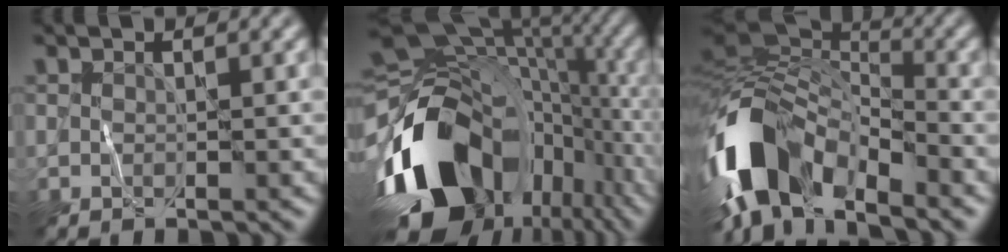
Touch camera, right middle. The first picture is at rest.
{"total": 17.3, "force": [-6.5, 10.9, 11.8], "torque": [-0.244, -0.034, -0.101]}
{"total": 12.2, "force": [-6.0, 6.2, 8.6], "torque": [-0.170, -0.007, -0.116]}